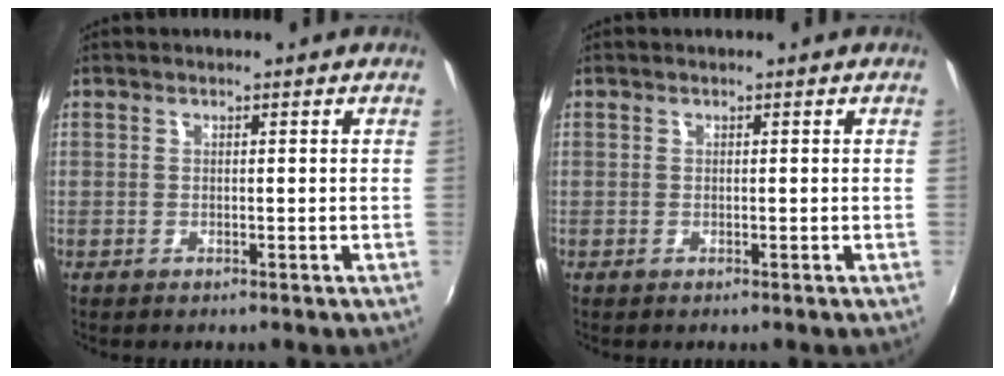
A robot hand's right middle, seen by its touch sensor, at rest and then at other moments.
{"total": 0.0}